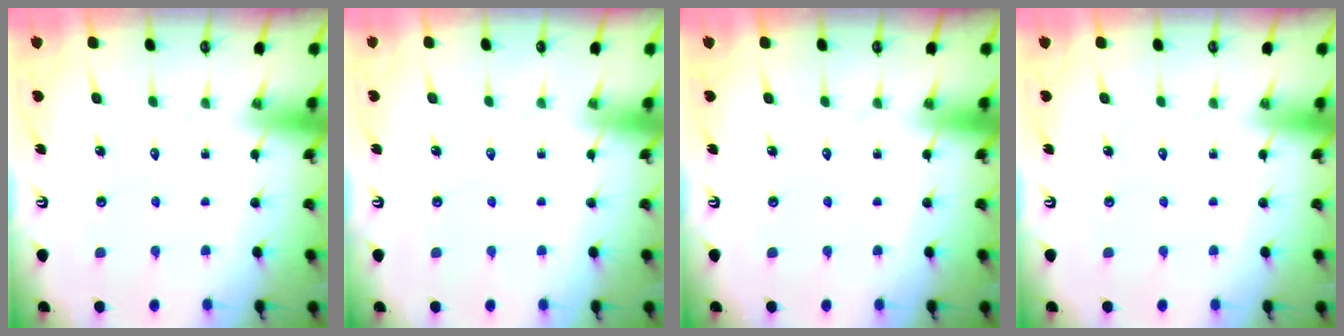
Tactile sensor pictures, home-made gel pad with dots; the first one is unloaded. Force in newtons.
{"total": 0.0}
{"total": 0.0}
{"total": 0.0}